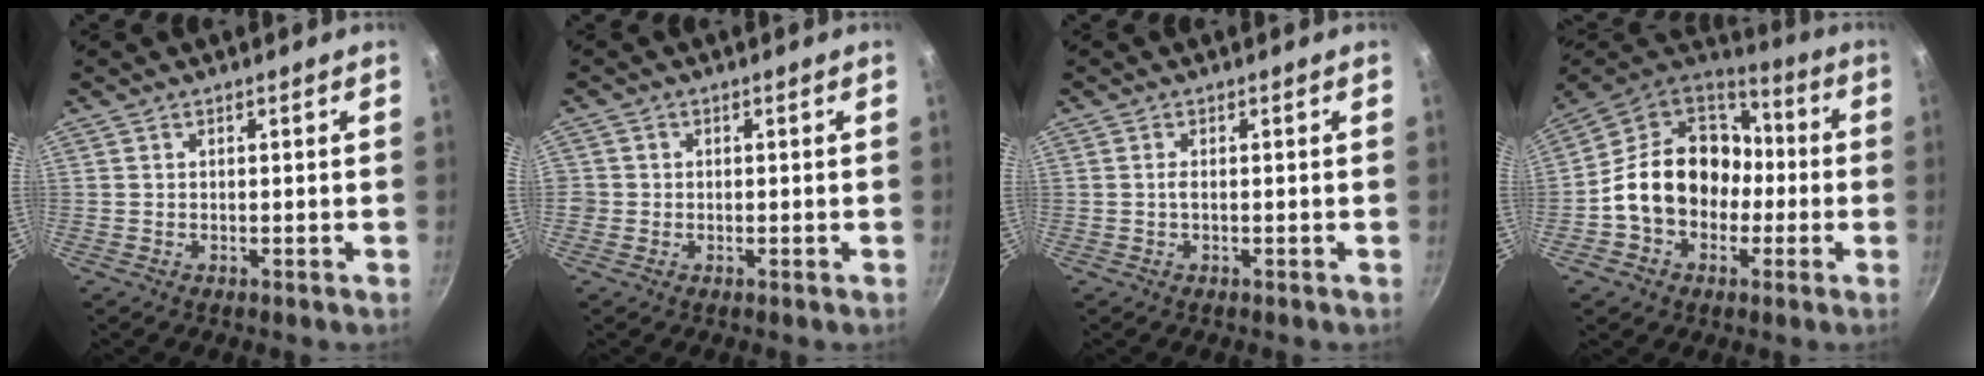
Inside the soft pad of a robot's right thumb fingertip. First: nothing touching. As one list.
[{"total": 1.8, "force": [-0.3, 1.7, 0.3], "torque": [0.001, 0.005, -0.007]}, {"total": 0.9, "force": [-0.1, 0.3, 0.8], "torque": [-0.019, 0.002, -0.003]}, {"total": 19.7, "force": [-2.0, 15.8, 11.6], "torque": [-0.171, 0.061, -0.037]}]